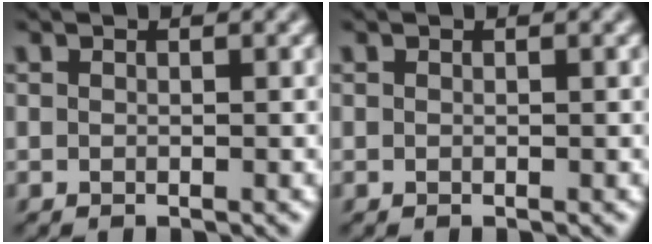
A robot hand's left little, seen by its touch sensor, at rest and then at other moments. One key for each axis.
{"total": 0.0}